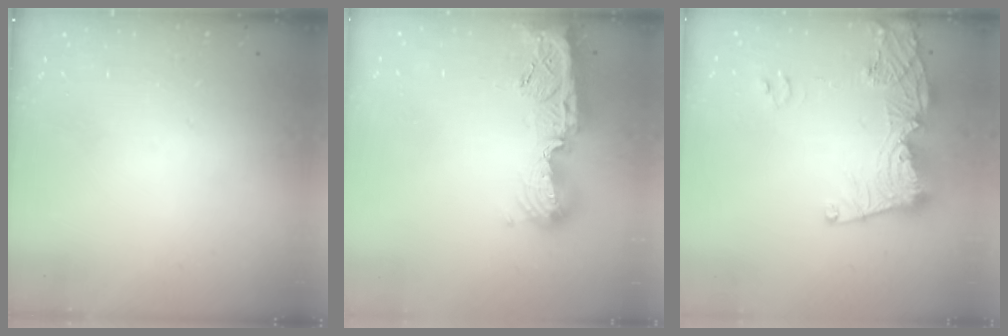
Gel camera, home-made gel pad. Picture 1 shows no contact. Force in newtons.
{"total": 14.6, "press": 14.5, "slide": 1.4}
{"total": 14.9, "press": 14.8, "slide": 1.7}